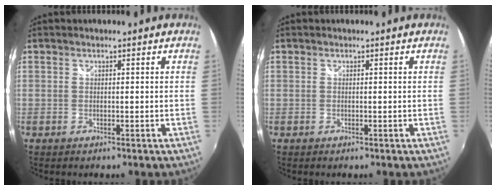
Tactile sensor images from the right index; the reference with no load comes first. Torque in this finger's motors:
{"motor_torque": [0.00, 0.00, 0.00, 0.00]}